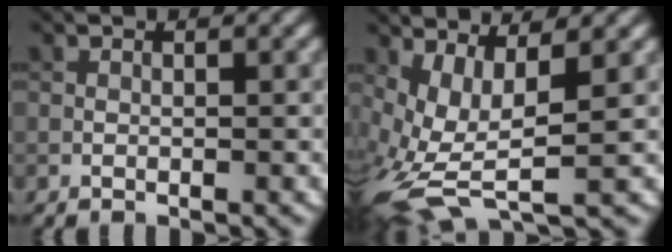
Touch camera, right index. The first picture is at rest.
{"total": 6.8, "force": [0.1, 3.0, 6.0], "torque": [-0.146, -0.018, 0.006]}